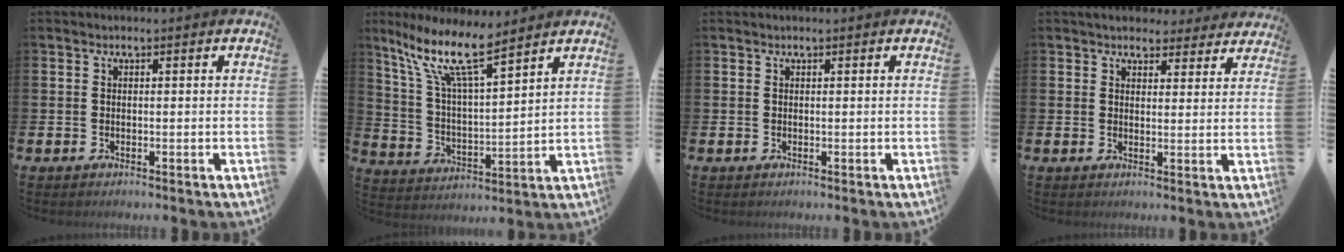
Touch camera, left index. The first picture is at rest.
{"total": 11.4, "force": [8.8, 2.8, 6.8], "torque": [-0.153, -0.032, 0.151]}
{"total": 0.0}
{"total": 4.2, "force": [4.0, 1.4, 0.0], "torque": [0.000, -0.025, 0.071]}